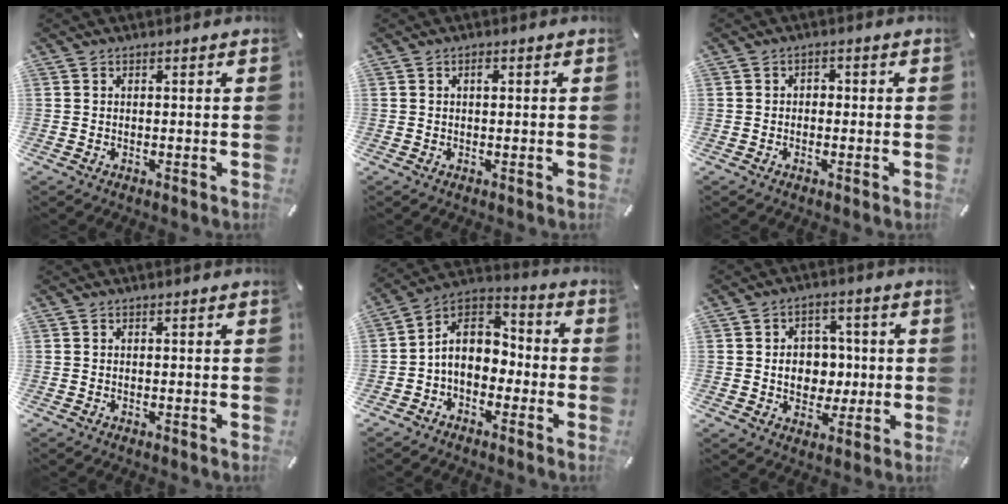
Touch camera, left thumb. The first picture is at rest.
{"total": 1.1, "force": [0.3, 0.6, 0.9], "torque": [-0.011, -0.001, 0.002]}
{"total": 1.8, "force": [-0.9, 1.4, 0.6], "torque": [-0.012, 0.009, -0.020]}
{"total": 0.0}
{"total": 8.8, "force": [-2.0, 7.3, 4.6], "torque": [-0.105, 0.018, -0.036]}
{"total": 8.2, "force": [-0.2, 7.1, 4.3], "torque": [-0.052, 0.006, -0.003]}